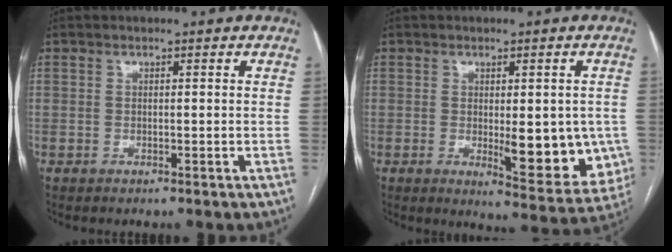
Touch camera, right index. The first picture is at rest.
{"total": 10.7, "force": [-1.3, 3.4, 10.0], "torque": [-0.112, -0.019, -0.009]}